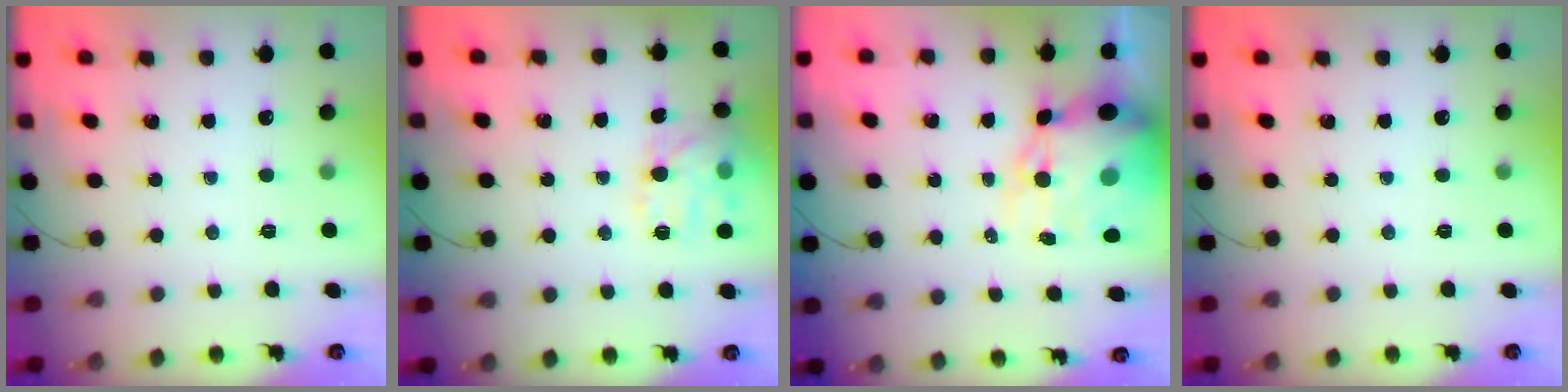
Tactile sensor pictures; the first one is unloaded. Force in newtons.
{"total": 13.9, "press": 13.9, "slide": 0.5}
{"total": 15.6, "press": 15.1, "slide": 3.9}
{"total": 0.0}